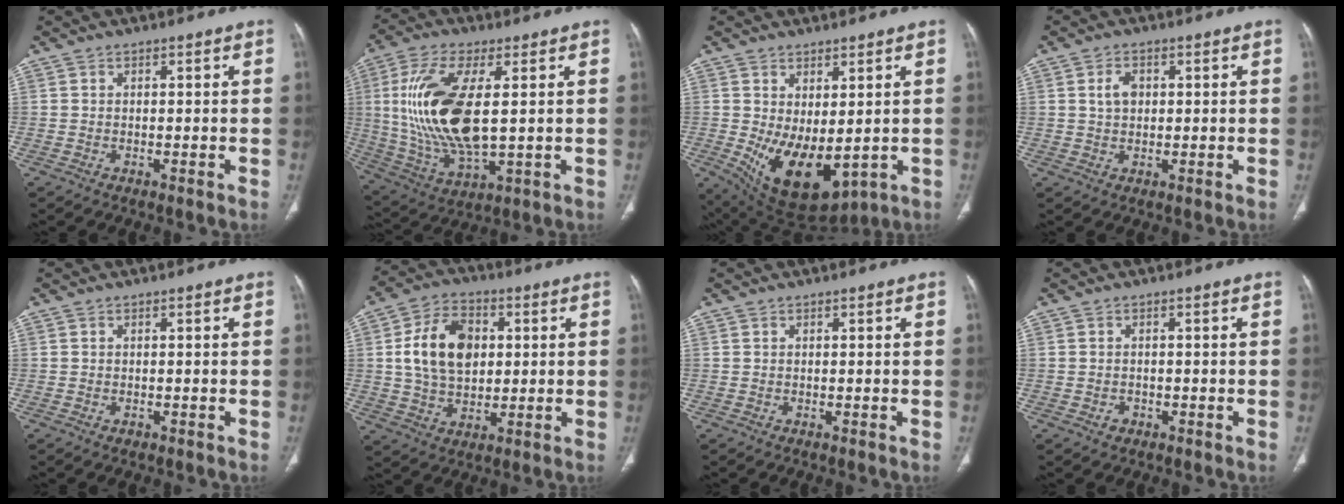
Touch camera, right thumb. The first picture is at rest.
{"total": 18.9, "force": [2.1, 7.9, 17.1], "torque": [-0.362, -0.016, 0.049]}
{"total": 12.6, "force": [-1.1, 6.5, 10.7], "torque": [-0.168, -0.021, 0.015]}
{"total": 3.4, "force": [0.8, 2.4, 2.3], "torque": [-0.039, 0.002, 0.015]}
{"total": 0.5, "force": [-0.3, 0.4, 0.3], "torque": [-0.005, 0.000, -0.002]}
{"total": 13.7, "force": [2.2, 9.4, 9.8], "torque": [-0.151, 0.003, 0.038]}
{"total": 0.0}
{"total": 1.4, "force": [-0.6, 1.1, 0.5], "torque": [-0.008, 0.006, -0.006]}